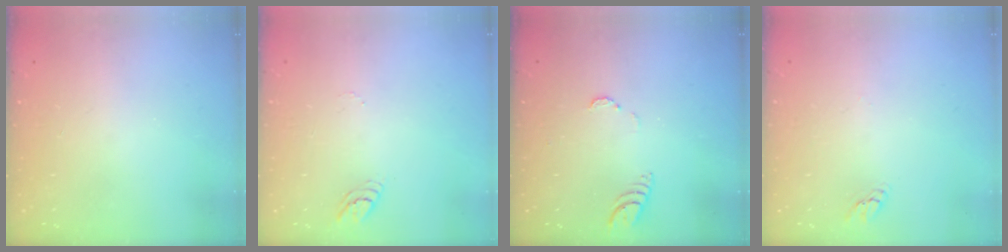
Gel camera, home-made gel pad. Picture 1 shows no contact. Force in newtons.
{"total": 3.9, "press": 3.9, "slide": 0.3}
{"total": 3.4, "press": 3.4, "slide": 0.4}
{"total": 2.2, "press": 2.2, "slide": 0.2}